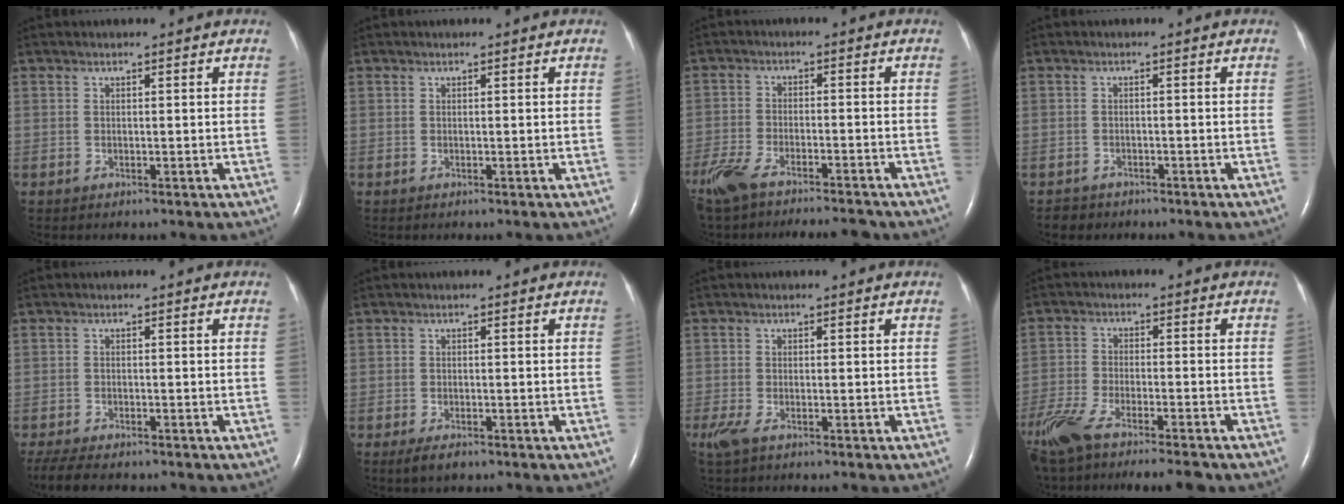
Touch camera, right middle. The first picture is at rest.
{"total": 0.0}
{"total": 13.3, "force": [-11.2, 2.9, 6.5], "torque": [-0.132, -0.010, -0.178]}
{"total": 1.8, "force": [-1.4, 1.0, -0.1], "torque": [-0.009, 0.001, -0.024]}
{"total": 7.2, "force": [-6.0, 1.8, 3.5], "torque": [-0.064, -0.014, -0.094]}
{"total": 2.4, "force": [-1.6, 0.8, 1.5], "torque": [-0.037, -0.005, -0.024]}
{"total": 2.8, "force": [-1.8, 0.8, 2.0], "torque": [-0.057, -0.009, -0.034]}
{"total": 15.0, "force": [-12.1, 2.6, 8.5], "torque": [-0.183, -0.030, -0.201]}